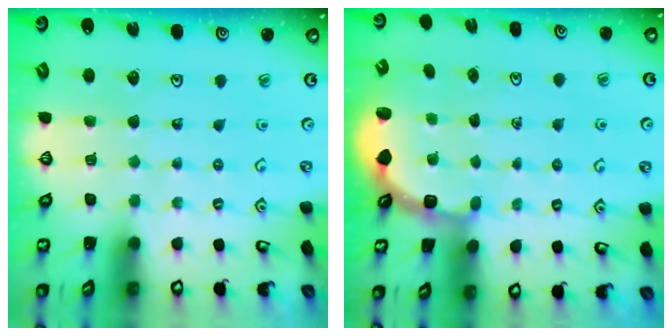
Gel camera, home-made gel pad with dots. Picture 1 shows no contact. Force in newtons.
{"total": 2.7, "press": 2.3, "slide": 1.4}